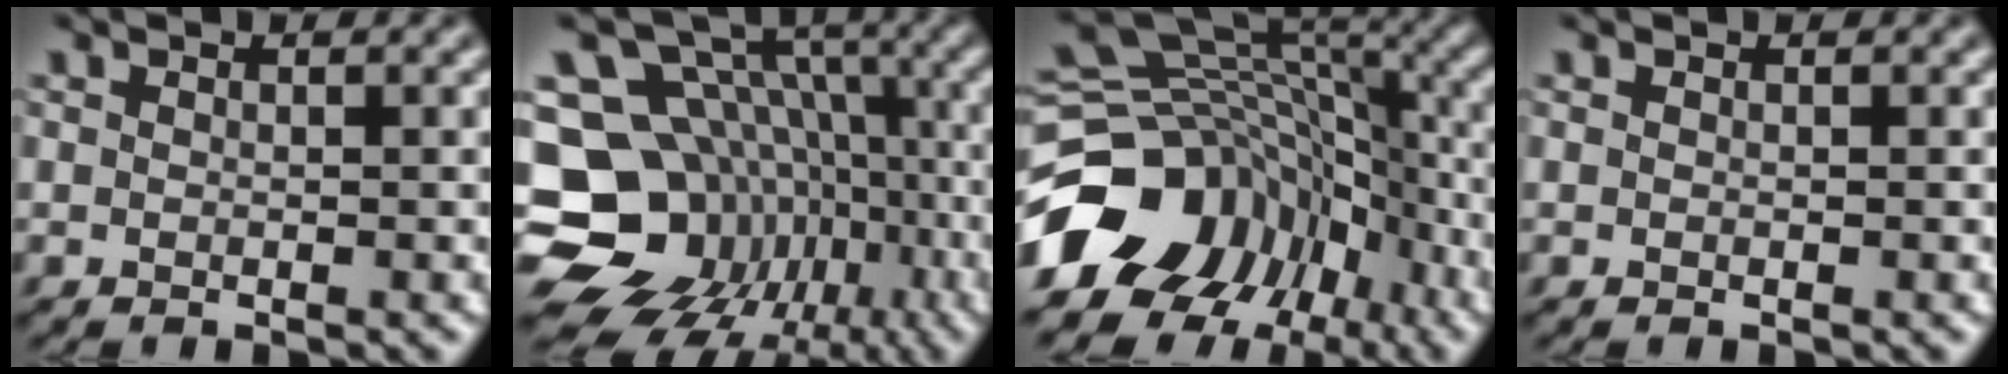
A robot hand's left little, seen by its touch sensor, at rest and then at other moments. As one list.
[{"total": 16.7, "force": [-5.9, 13.8, 7.2], "torque": [-0.138, -0.004, -0.083]}, {"total": 14.4, "force": [-8.0, 10.5, 5.9], "torque": [-0.126, 0.010, -0.125]}, {"total": 0.0}]